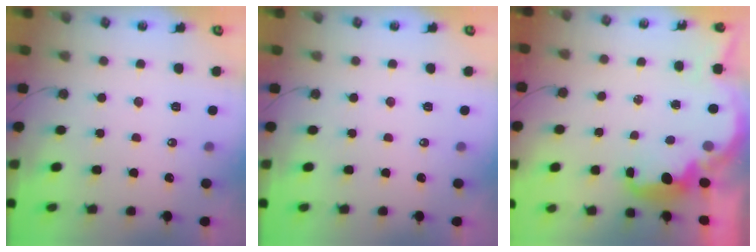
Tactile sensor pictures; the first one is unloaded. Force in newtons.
{"total": 0.0}
{"total": 5.9, "press": 5.9, "slide": 0.6}